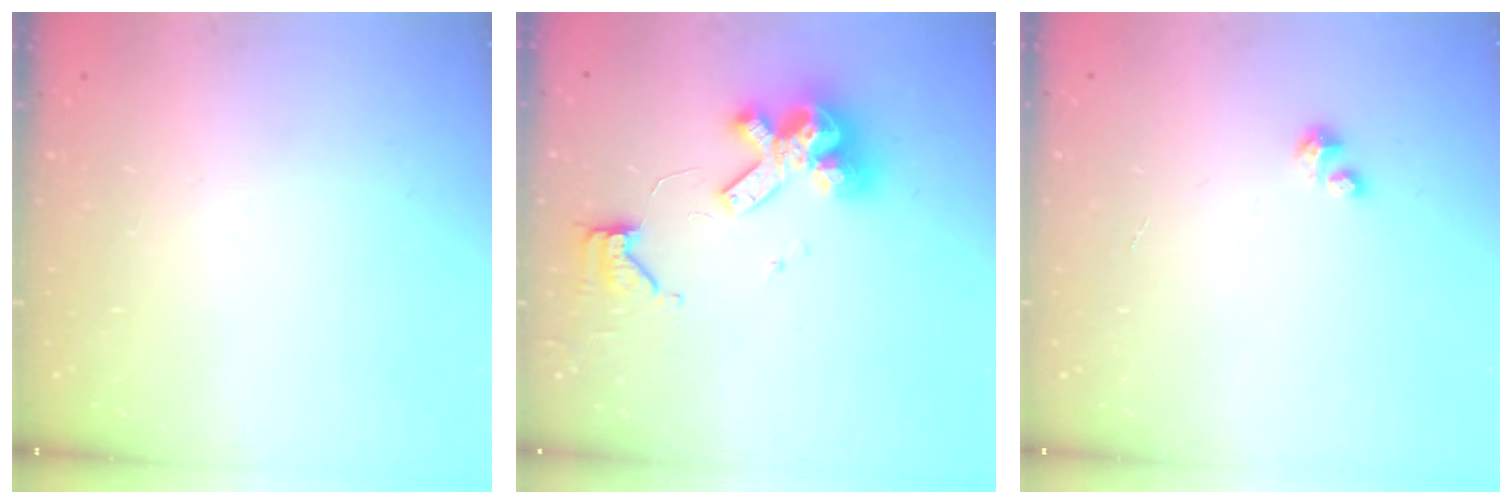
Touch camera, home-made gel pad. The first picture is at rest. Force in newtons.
{"total": 12.3, "press": 12.2, "slide": 1.4}
{"total": 0.9, "press": 0.9, "slide": 0.3}